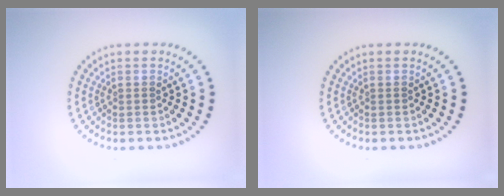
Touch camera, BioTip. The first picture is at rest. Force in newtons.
{"total": 0.0}